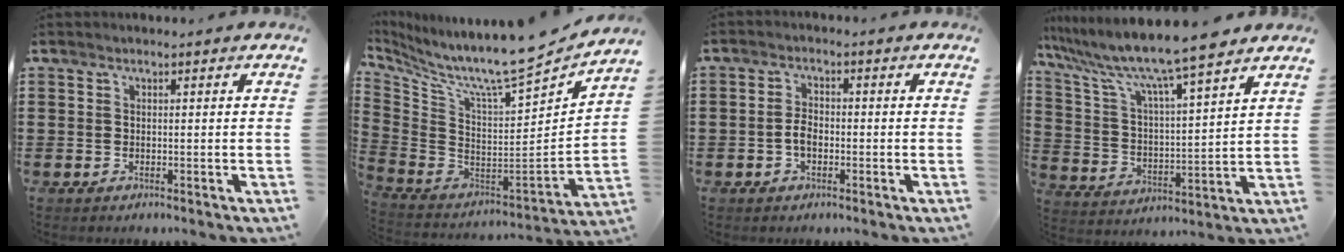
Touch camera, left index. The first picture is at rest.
{"total": 8.8, "force": [7.4, 0.3, 4.8], "torque": [-0.109, -0.081, 0.113]}
{"total": 2.7, "force": [-0.7, 1.4, 2.2], "torque": [-0.058, -0.001, -0.018]}
{"total": 9.7, "force": [8.4, -0.1, 4.9], "torque": [-0.130, -0.052, 0.135]}